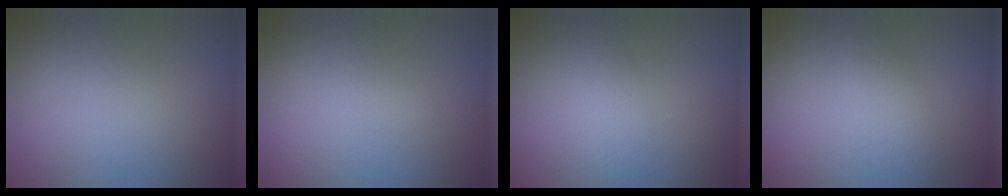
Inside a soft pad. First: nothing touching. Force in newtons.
{"total": 0.5, "press": 0.5, "slide": 0.0}
{"total": 1.9, "press": 1.9, "slide": 0.1}
{"total": 2.4, "press": 2.4, "slide": 0.1}